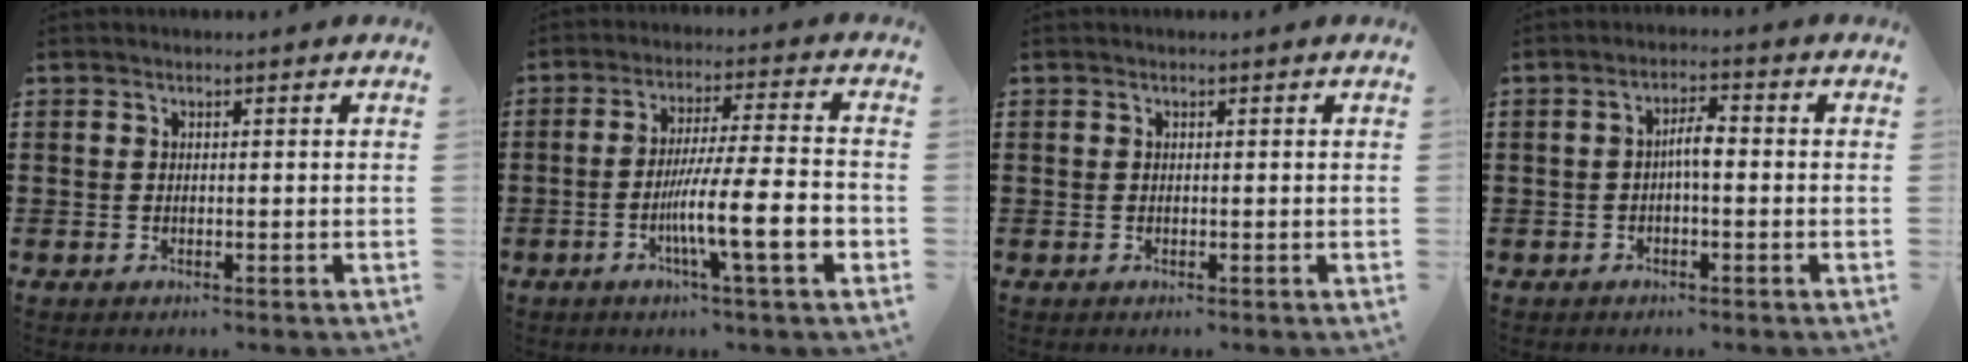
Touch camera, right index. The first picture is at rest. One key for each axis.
{"total": 12.4, "fx": -3.9, "fy": 1.5, "fz": 11.6, "tx": -0.210, "ty": -0.009, "tz": -0.071}
{"total": 0.0}
{"total": 3.0, "fx": -0.5, "fy": 0.8, "fz": 2.9, "tx": -0.053, "ty": 0.006, "tz": -0.012}